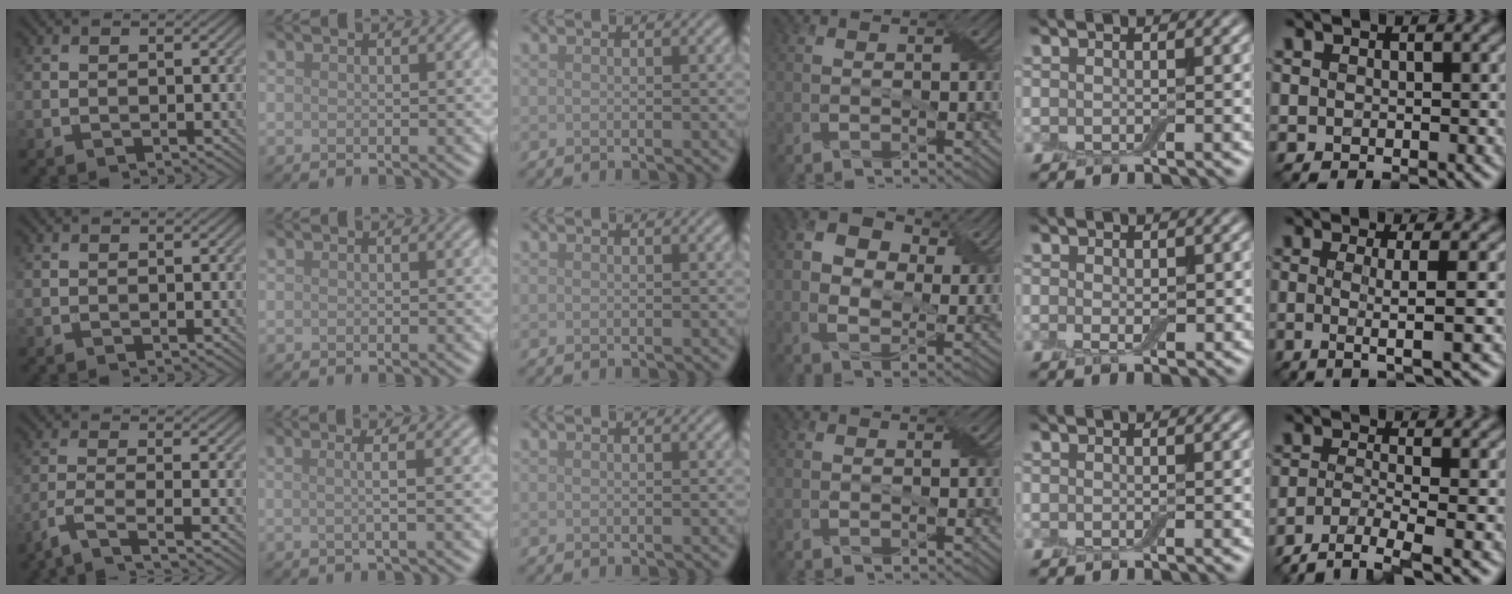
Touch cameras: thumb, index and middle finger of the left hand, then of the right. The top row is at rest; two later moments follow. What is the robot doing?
{"motion": "peel", "object": "bubble wrap"}